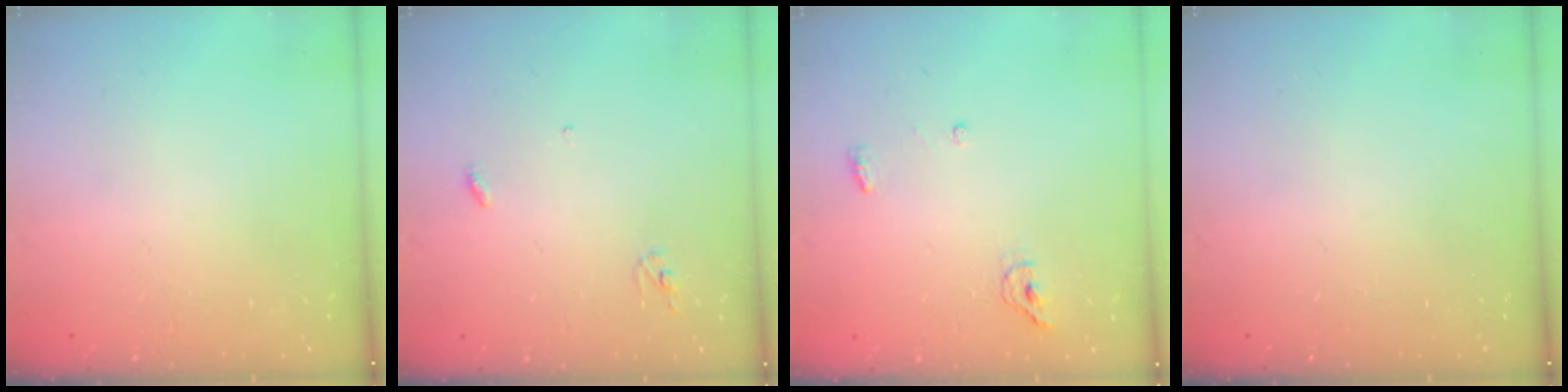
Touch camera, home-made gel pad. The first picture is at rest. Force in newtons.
{"total": 3.0, "press": 2.9, "slide": 0.2}
{"total": 4.4, "press": 4.3, "slide": 1.1}
{"total": 0.0}